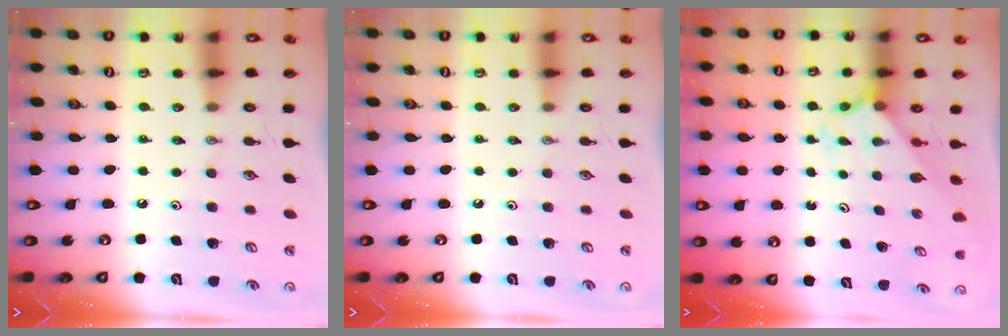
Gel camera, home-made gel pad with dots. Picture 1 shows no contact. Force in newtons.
{"total": 0.0}
{"total": 2.1, "press": 2.1, "slide": 0.1}